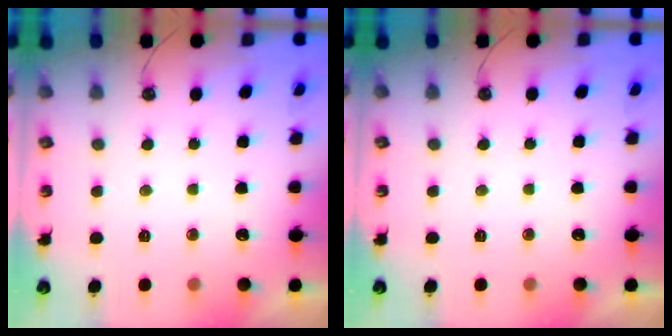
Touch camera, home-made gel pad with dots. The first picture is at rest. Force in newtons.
{"total": 0.0}